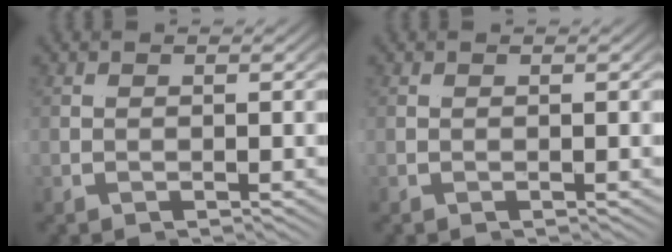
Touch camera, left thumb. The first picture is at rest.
{"total": 0.0}